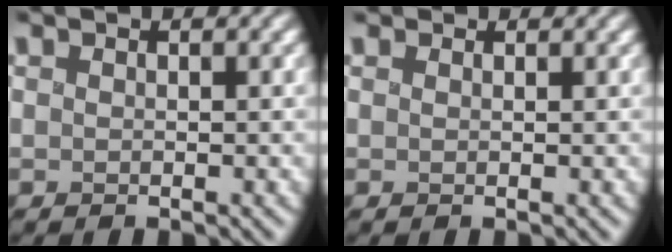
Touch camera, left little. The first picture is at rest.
{"total": 1.2, "force": [1.0, 0.5, 0.3], "torque": [-0.005, 0.000, 0.020]}